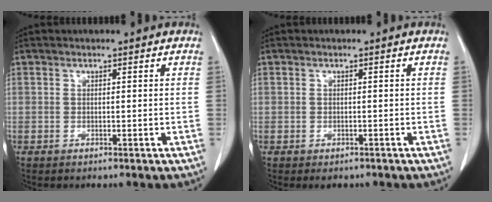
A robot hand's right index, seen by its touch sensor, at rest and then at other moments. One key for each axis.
{"total": 1.4, "fx": -0.7, "fy": 1.1, "fz": 0.4, "tx": -0.003, "ty": 0.002, "tz": -0.004}